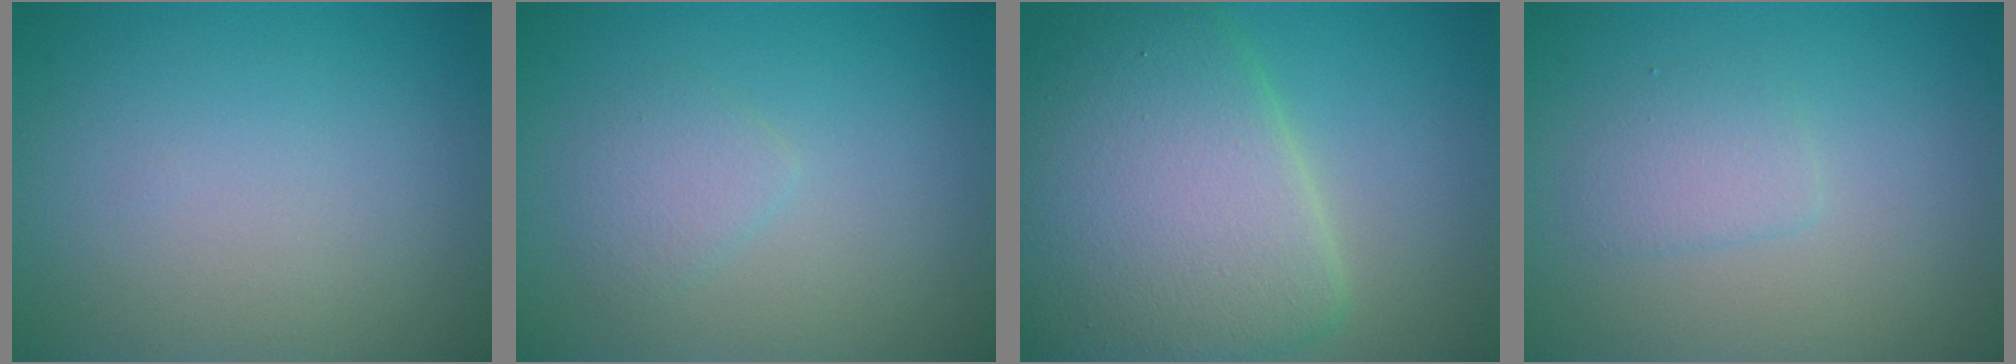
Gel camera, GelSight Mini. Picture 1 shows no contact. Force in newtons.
{"total": 1.7, "press": 1.7, "slide": 0.1}
{"total": 10.8, "press": 10.8, "slide": 0.4}
{"total": 1.7, "press": 1.7, "slide": 0.1}